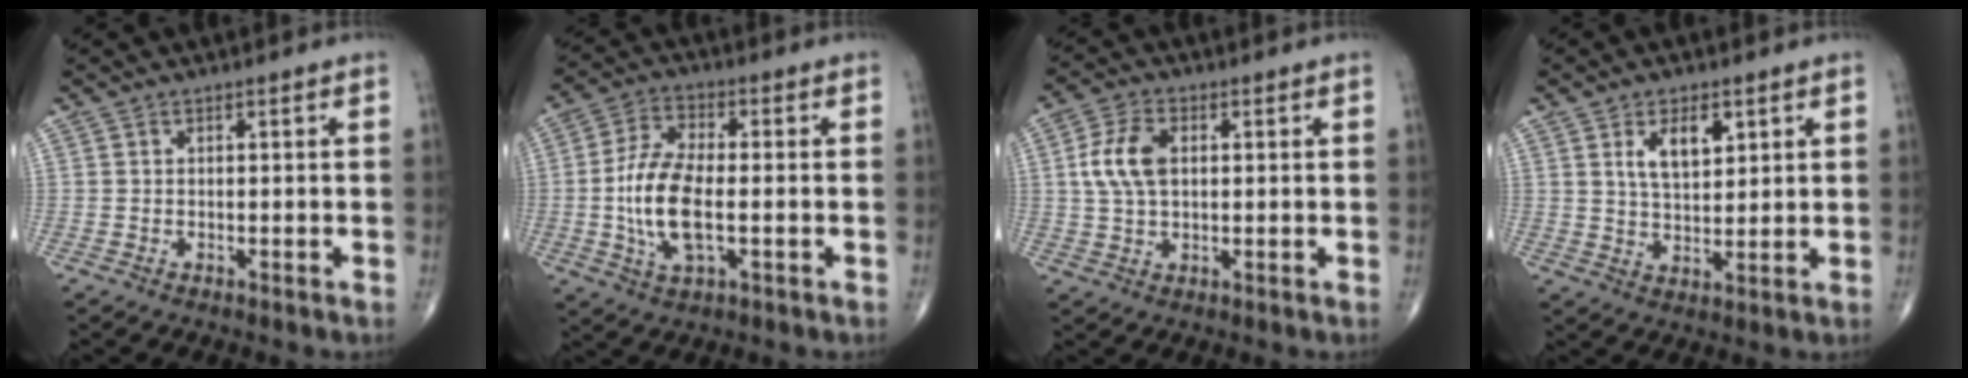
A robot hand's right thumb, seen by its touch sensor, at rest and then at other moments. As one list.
[{"total": 12.2, "force": [-1.7, 5.2, 10.9], "torque": [-0.226, 0.007, -0.034]}, {"total": 7.6, "force": [1.2, 4.6, 6.0], "torque": [-0.122, 0.008, 0.023]}, {"total": 6.7, "force": [2.8, 3.5, 5.0], "torque": [-0.071, -0.020, 0.054]}]